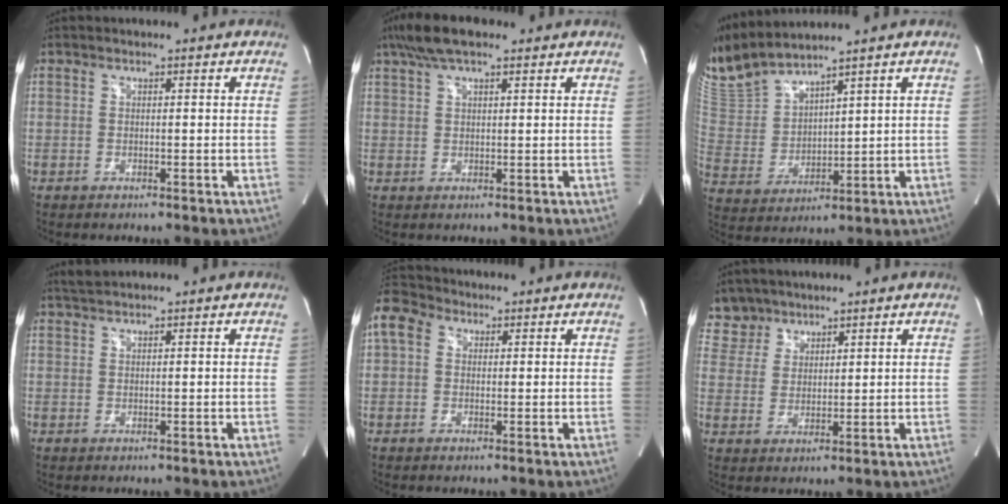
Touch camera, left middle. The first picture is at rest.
{"total": 7.2, "force": [5.0, 2.0, 4.7], "torque": [-0.100, 0.025, 0.091]}
{"total": 11.1, "force": [10.5, 0.2, 3.8], "torque": [-0.099, 0.001, 0.229]}
{"total": 1.7, "force": [1.6, -0.2, 0.4], "torque": [-0.014, 0.012, 0.037]}
{"total": 8.7, "force": [3.3, 6.7, 4.4], "torque": [-0.114, 0.047, 0.062]}
{"total": 5.4, "force": [4.6, 2.9, -0.5], "torque": [0.014, 0.005, 0.095]}